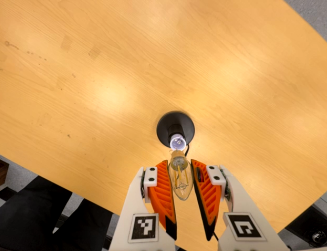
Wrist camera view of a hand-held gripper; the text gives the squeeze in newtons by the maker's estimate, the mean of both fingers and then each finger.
{"total": 11.5, "left": 11.8, "right": 11.2}